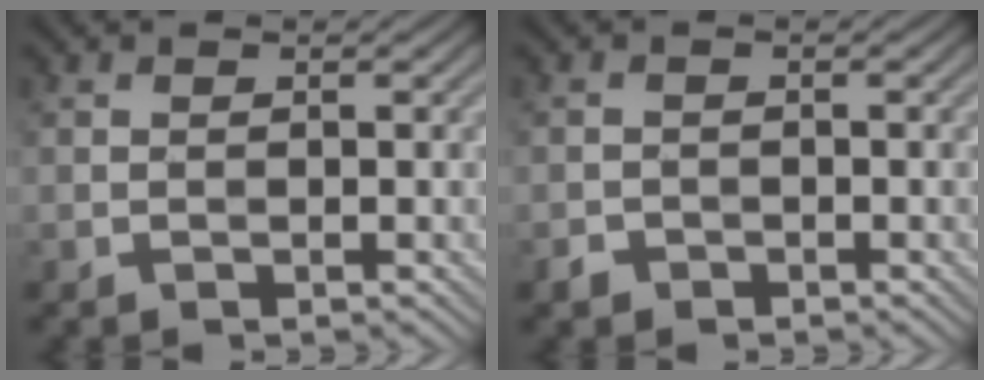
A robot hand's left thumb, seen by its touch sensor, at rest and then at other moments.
{"total": 1.1, "force": [-0.8, 0.7, 0.2], "torque": [-0.004, 0.000, -0.017]}